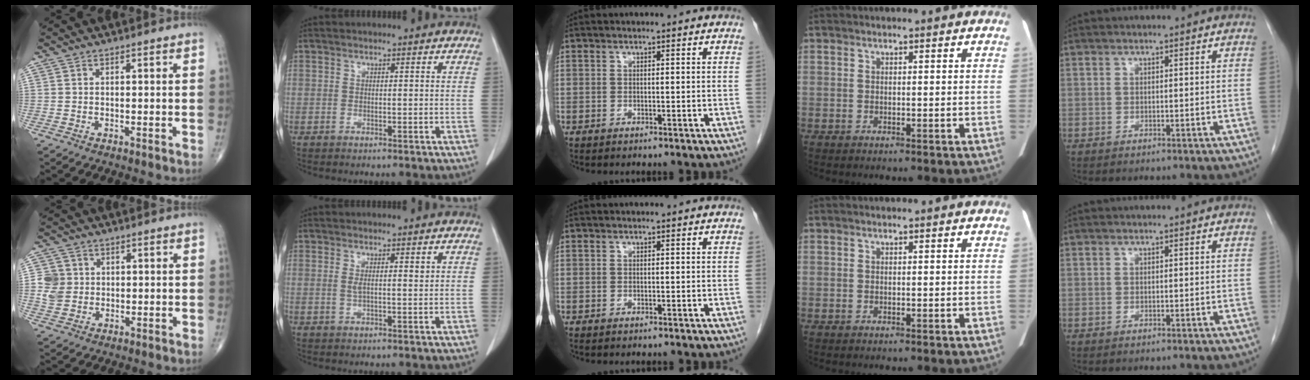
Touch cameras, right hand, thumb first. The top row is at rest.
{"thumb": {"total": 5.0, "force": [0.6, 4.8, 1.4], "torque": [-0.003, 0.002, 0.011]}, "index": {"total": 1.8, "force": [0.7, 0.3, 1.6], "torque": [-0.030, 0.006, 0.017]}, "middle": {"total": 0.8, "force": [-0.7, 0.2, 0.3], "torque": [-0.008, -0.002, -0.010]}}